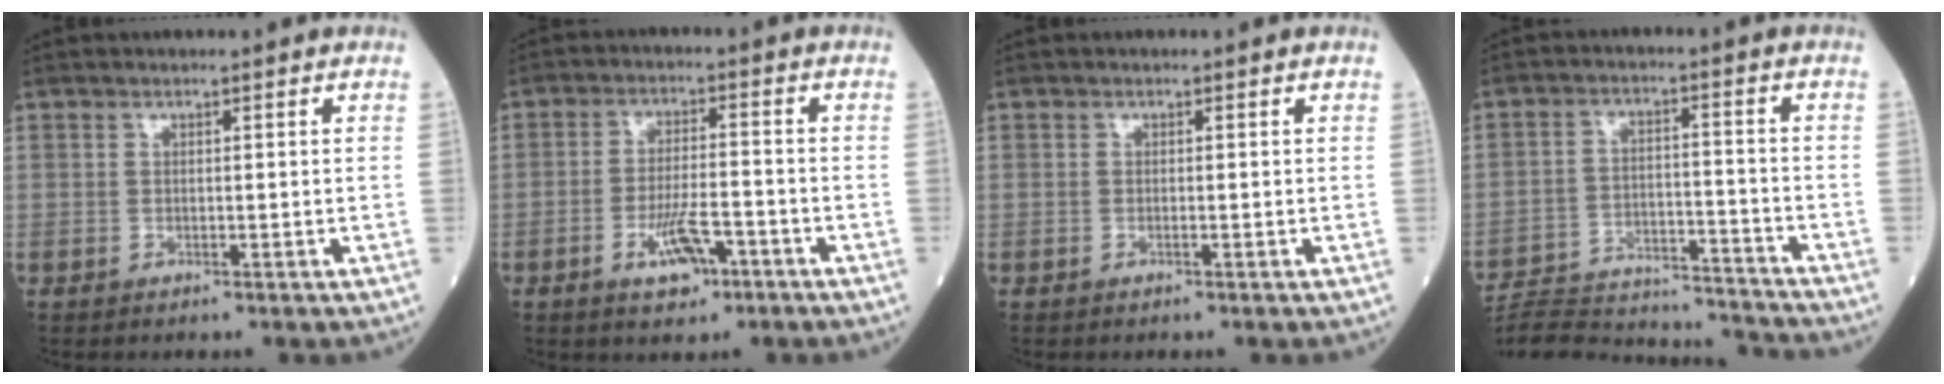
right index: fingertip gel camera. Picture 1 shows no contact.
{"total": 6.3, "force": [-3.2, 2.0, 5.0], "torque": [-0.094, -0.002, -0.049]}
{"total": 0.0}
{"total": 19.1, "force": [-18.5, 1.6, 4.2], "torque": [-0.096, -0.001, -0.270]}